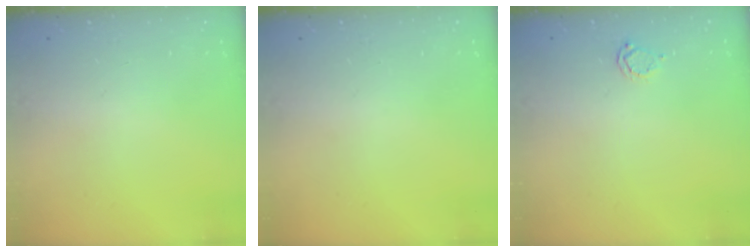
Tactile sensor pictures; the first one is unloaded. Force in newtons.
{"total": 0.0}
{"total": 2.4, "press": 2.4, "slide": 0.2}